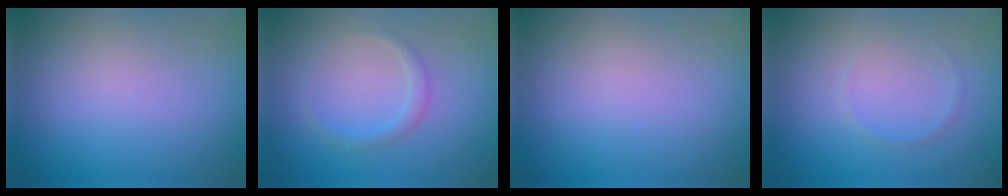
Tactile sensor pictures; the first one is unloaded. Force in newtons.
{"total": 1.3, "press": 1.3, "slide": 0.0}
{"total": 0.0}
{"total": 0.5, "press": 0.5, "slide": 0.0}